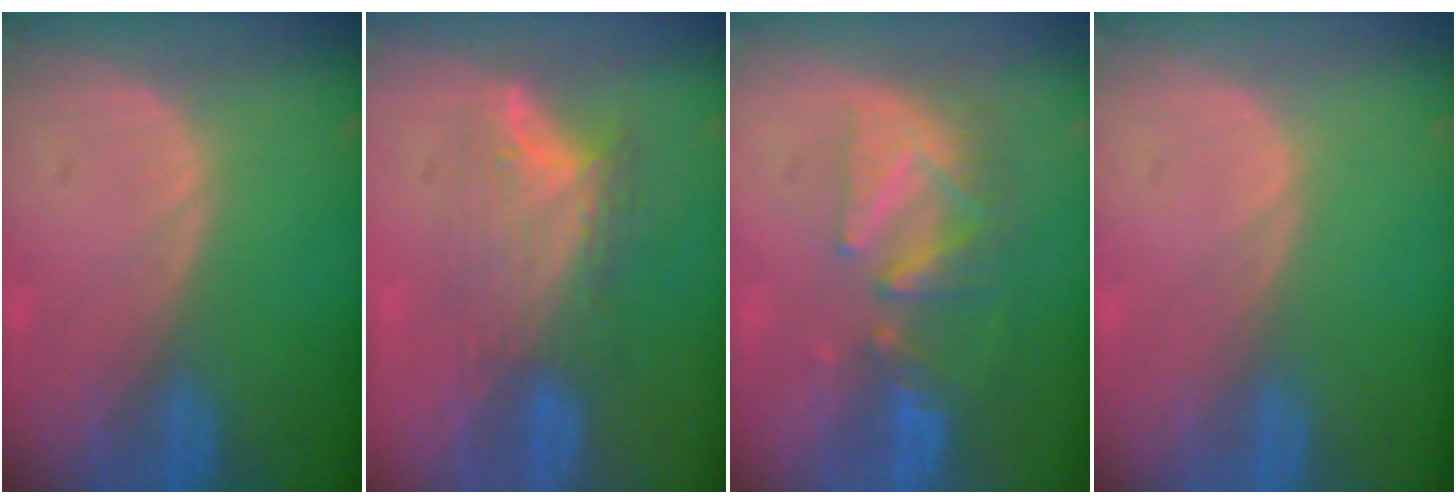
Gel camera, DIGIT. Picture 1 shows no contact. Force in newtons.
{"total": 7.9, "press": 6.8, "slide": 4.1}
{"total": 8.2, "press": 7.4, "slide": 3.6}
{"total": 0.0}